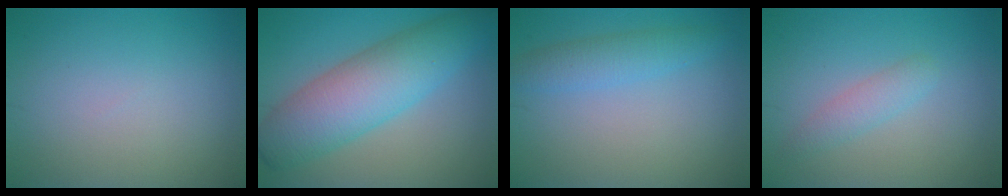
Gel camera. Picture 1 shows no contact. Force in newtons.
{"total": 8.1, "press": 8.1, "slide": 0.0}
{"total": 2.6, "press": 2.6, "slide": 0.0}
{"total": 1.9, "press": 1.9, "slide": 0.0}